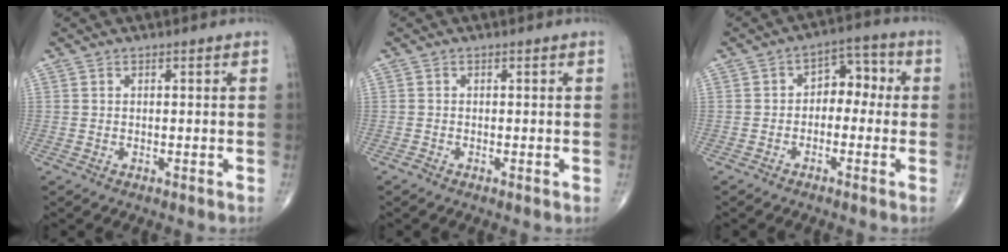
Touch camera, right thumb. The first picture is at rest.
{"total": 0.5, "force": [-0.3, 0.2, 0.4], "torque": [-0.010, -0.003, -0.010]}
{"total": 6.2, "force": [-0.6, 4.4, 4.3], "torque": [-0.028, 0.034, -0.025]}